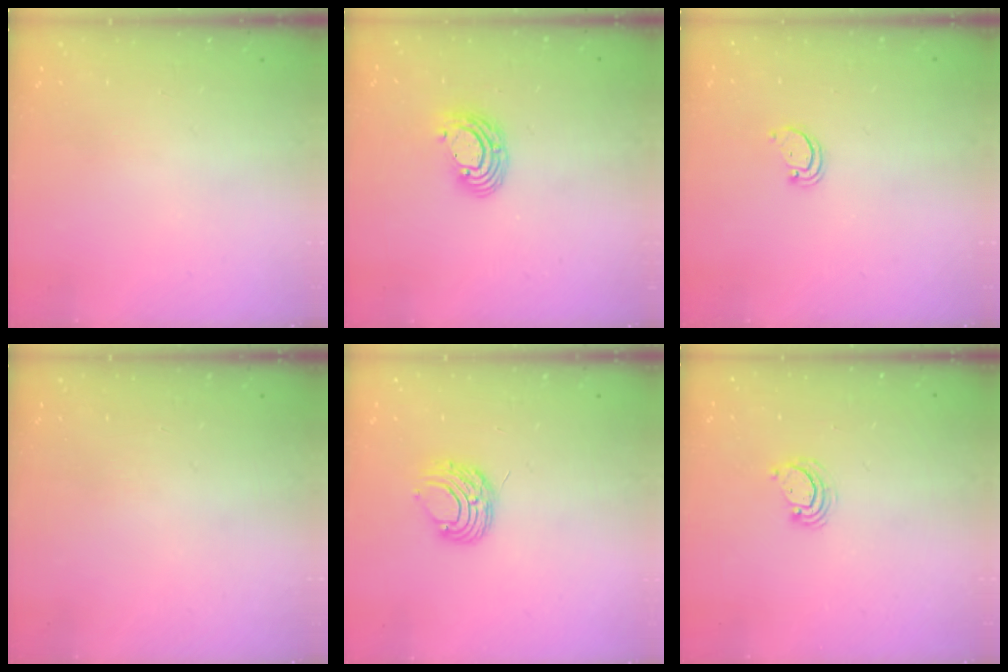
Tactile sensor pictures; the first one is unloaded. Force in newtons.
{"total": 8.3, "press": 8.2, "slide": 1.4}
{"total": 1.5, "press": 1.5, "slide": 0.1}
{"total": 0.0}
{"total": 7.4, "press": 7.4, "slide": 0.7}
{"total": 4.3, "press": 4.3, "slide": 0.4}